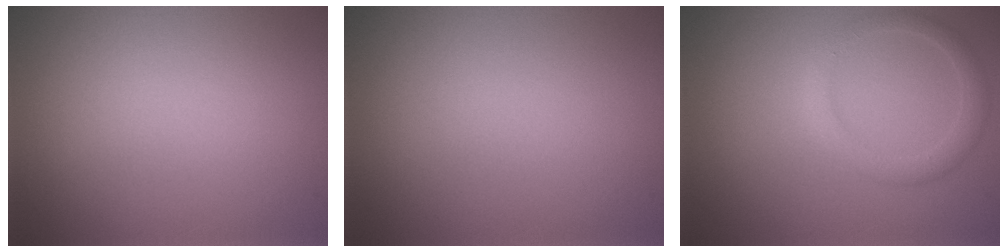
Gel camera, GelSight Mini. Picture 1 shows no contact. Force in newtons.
{"total": 0.0}
{"total": 2.1, "press": 2.1, "slide": 0.3}